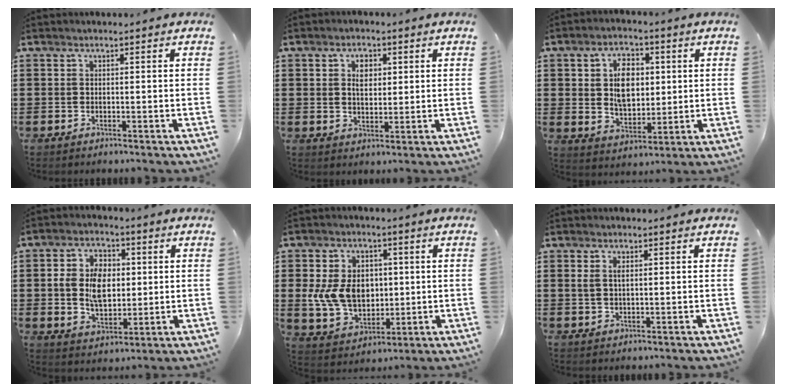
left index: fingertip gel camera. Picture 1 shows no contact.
{"total": 3.5, "force": [1.2, 2.1, 2.5], "torque": [-0.038, 0.006, 0.017]}
{"total": 7.5, "force": [1.6, 4.8, 5.5], "torque": [-0.103, 0.012, 0.025]}
{"total": 8.2, "force": [0.9, 5.5, 5.9], "torque": [-0.128, 0.013, 0.011]}
{"total": 9.4, "force": [0.7, 7.3, 5.9], "torque": [-0.144, 0.010, 0.011]}
{"total": 1.6, "force": [0.5, 0.6, 1.4], "torque": [-0.030, 0.003, 0.009]}